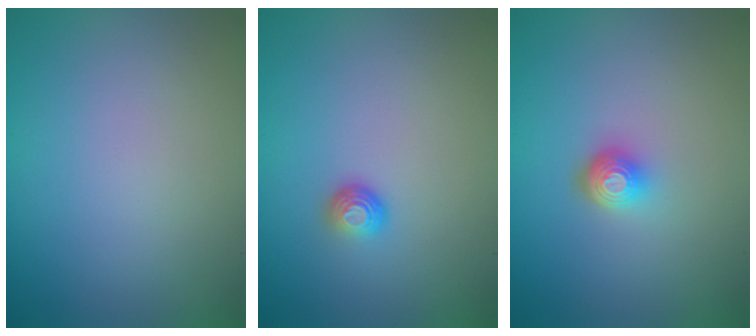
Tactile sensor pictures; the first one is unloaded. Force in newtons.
{"total": 1.5, "press": 1.0, "slide": 1.1}
{"total": 2.2, "press": 1.5, "slide": 1.6}